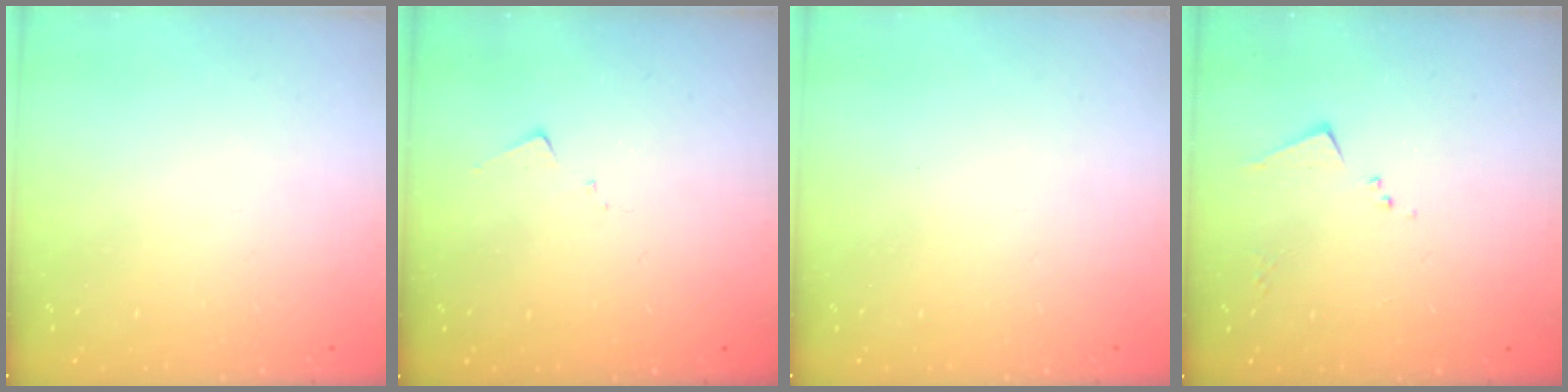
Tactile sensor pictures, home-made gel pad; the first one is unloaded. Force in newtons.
{"total": 4.5, "press": 4.5, "slide": 0.2}
{"total": 0.0}
{"total": 4.3, "press": 4.3, "slide": 0.4}